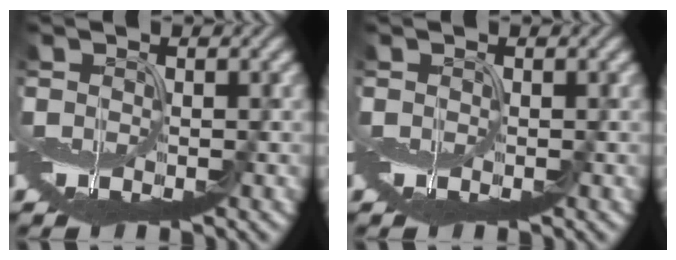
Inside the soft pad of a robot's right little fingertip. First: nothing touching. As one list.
[{"total": 0.0}]